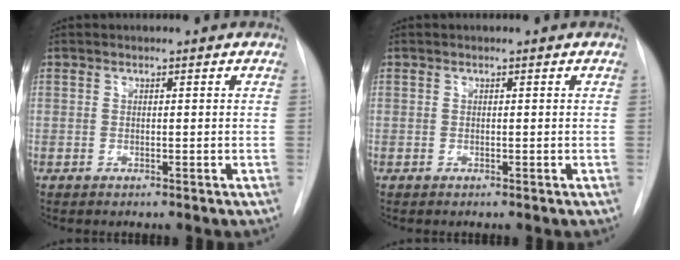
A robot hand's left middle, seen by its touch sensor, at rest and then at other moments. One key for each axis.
{"total": 0.0}